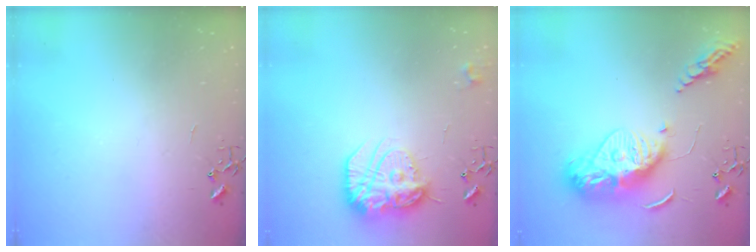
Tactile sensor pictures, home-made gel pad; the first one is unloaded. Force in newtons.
{"total": 17.7, "press": 17.6, "slide": 1.8}
{"total": 18.2, "press": 18.1, "slide": 1.5}